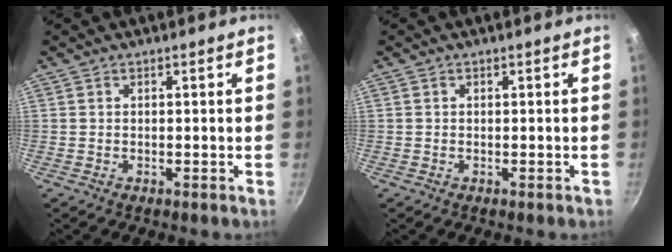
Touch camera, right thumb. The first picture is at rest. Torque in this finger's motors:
{"motor_torque": [0.29, -0.09, 0.17, -0.29, 0.04]}